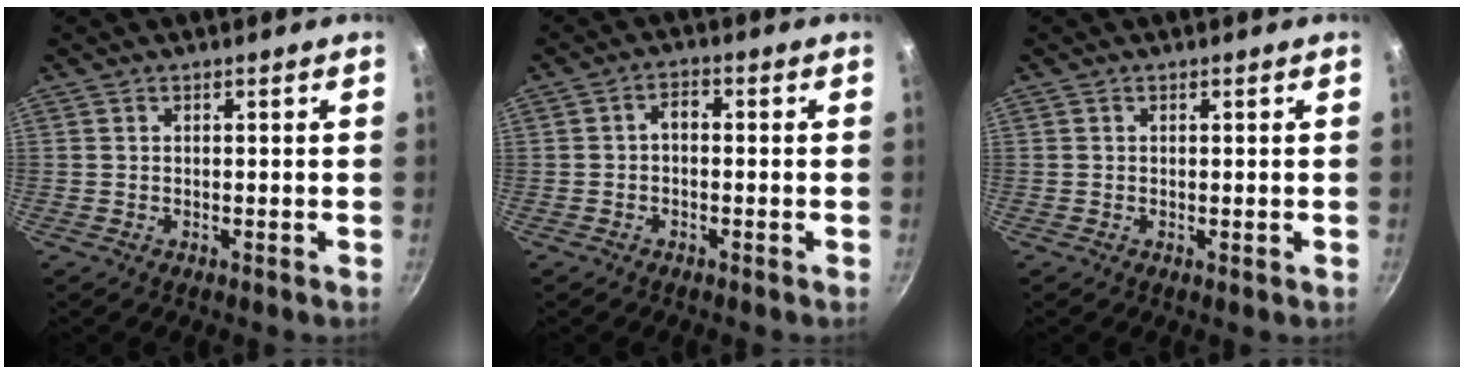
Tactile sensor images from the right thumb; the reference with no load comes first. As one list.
[{"total": 2.5, "force": [-0.6, 1.6, 1.8], "torque": [-0.027, 0.016, -0.013]}, {"total": 0.0}]